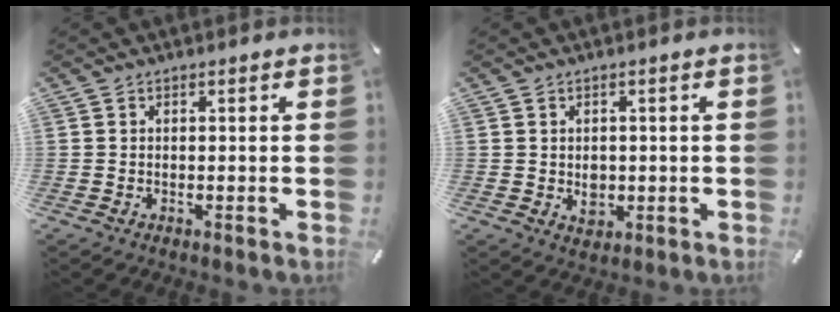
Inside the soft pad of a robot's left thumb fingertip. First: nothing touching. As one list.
[{"total": 3.3, "force": [-0.1, 2.8, 1.6], "torque": [-0.015, -0.003, -0.002]}]